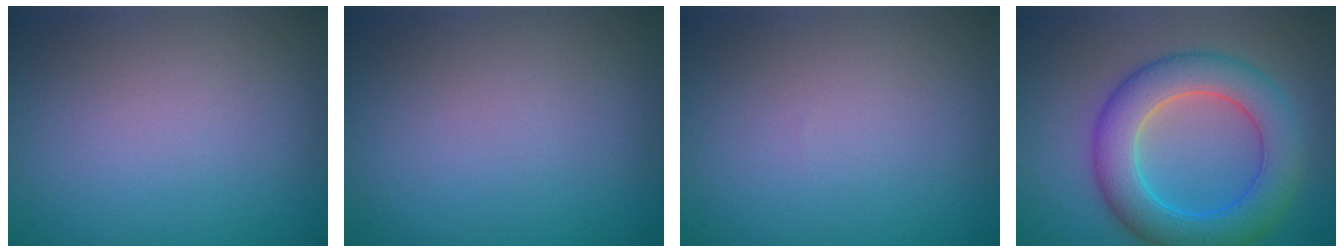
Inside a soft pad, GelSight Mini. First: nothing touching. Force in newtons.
{"total": 0.0}
{"total": 0.0}
{"total": 7.2, "press": 7.2, "slide": 0.1}